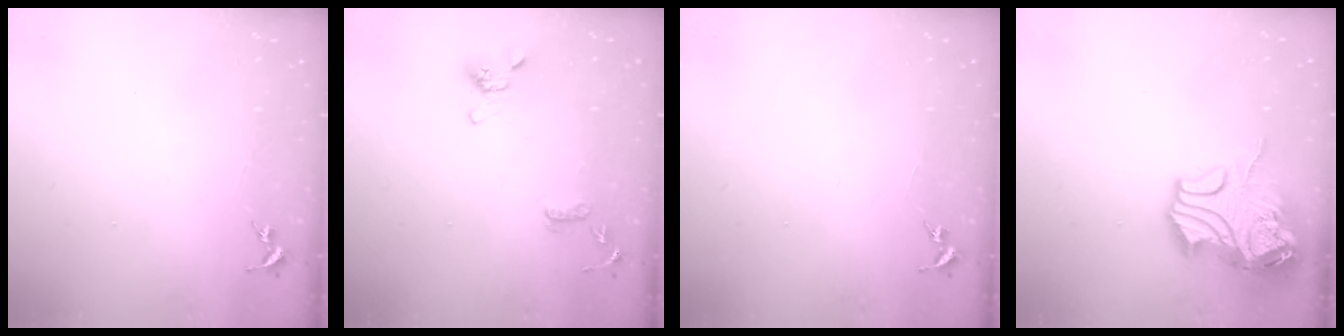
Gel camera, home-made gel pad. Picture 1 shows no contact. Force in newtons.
{"total": 11.5, "press": 11.3, "slide": 1.8}
{"total": 0.0}
{"total": 13.9, "press": 13.8, "slide": 2.1}